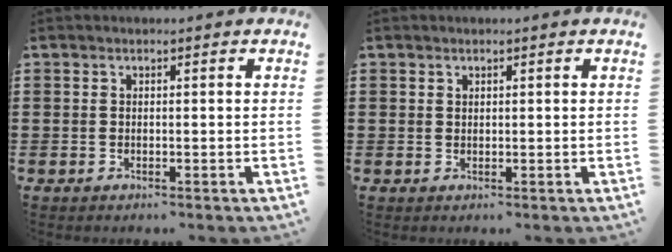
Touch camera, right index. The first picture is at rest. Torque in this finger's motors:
{"motor_torque": [-0.72, 1.35, -0.03, 0.00]}